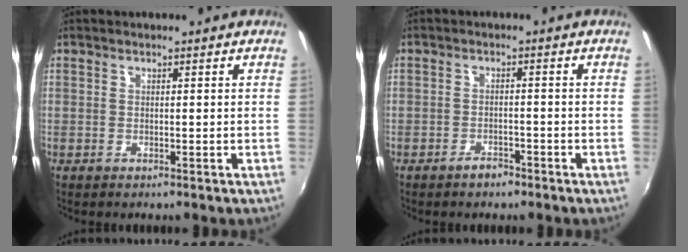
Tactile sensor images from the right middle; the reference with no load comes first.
{"total": 2.4, "force": [-2.0, 1.0, 0.8], "torque": [-0.021, 0.003, -0.030]}